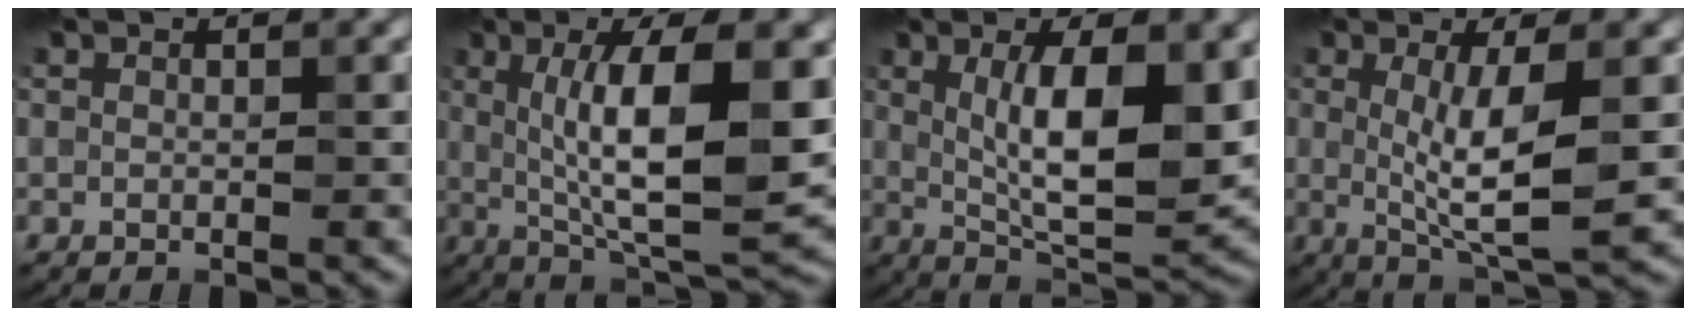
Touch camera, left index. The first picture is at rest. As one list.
[{"total": 11.0, "force": [1.0, 3.0, 10.5], "torque": [-0.156, -0.003, 0.023]}, {"total": 9.8, "force": [1.3, 3.0, 9.3], "torque": [-0.144, -0.009, 0.029]}, {"total": 6.4, "force": [0.0, 1.5, 6.2], "torque": [-0.112, -0.010, 0.004]}]